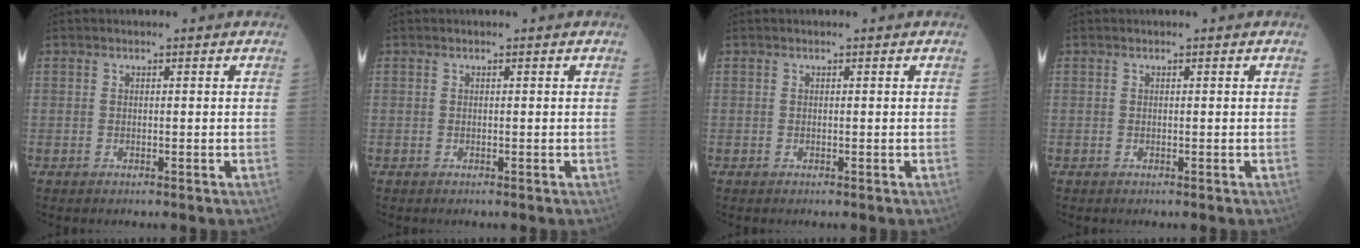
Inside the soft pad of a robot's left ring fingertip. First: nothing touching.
{"total": 0.0}
{"total": 0.0}
{"total": 0.0}